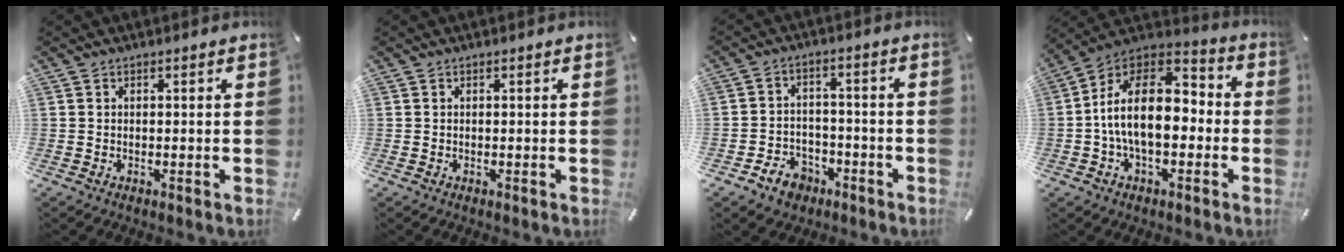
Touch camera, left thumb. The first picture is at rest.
{"total": 0.0}
{"total": 7.2, "force": [-4.2, 5.3, 2.5], "torque": [-0.046, 0.032, -0.075]}
{"total": 17.4, "force": [-1.9, 10.8, 13.5], "torque": [-0.245, 0.012, -0.034]}